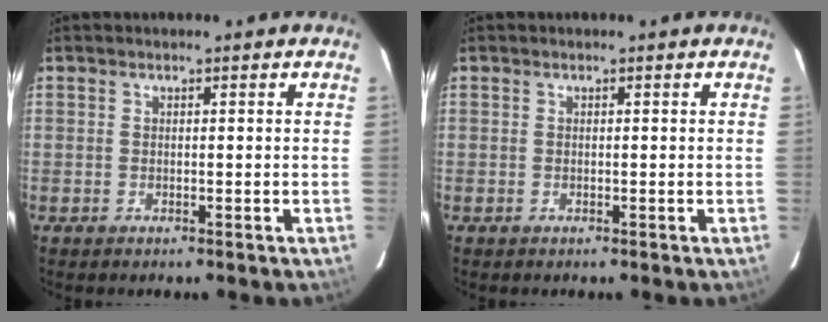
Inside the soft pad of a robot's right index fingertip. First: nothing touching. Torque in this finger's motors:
{"motor_torque": [0.00, 0.00, 0.02, 0.00]}